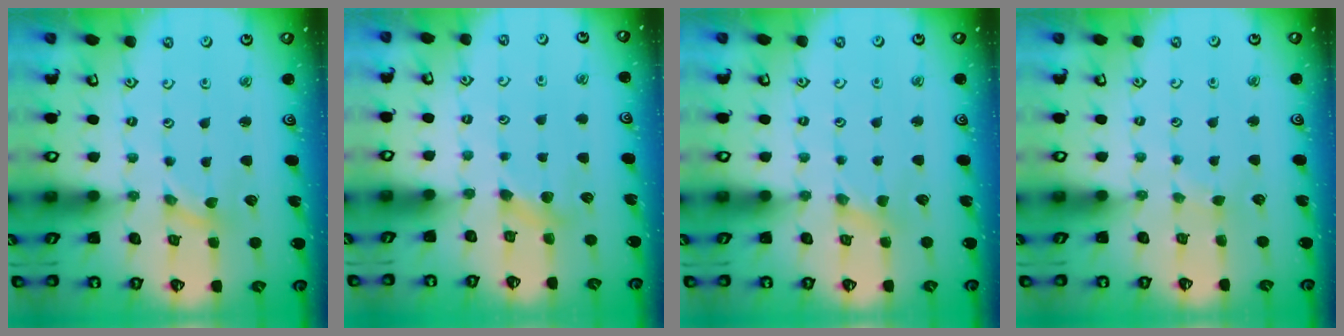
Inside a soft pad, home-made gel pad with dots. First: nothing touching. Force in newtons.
{"total": 3.1, "press": 3.1, "slide": 0.4}
{"total": 1.6, "press": 1.5, "slide": 0.3}
{"total": 1.2, "press": 1.2, "slide": 0.2}